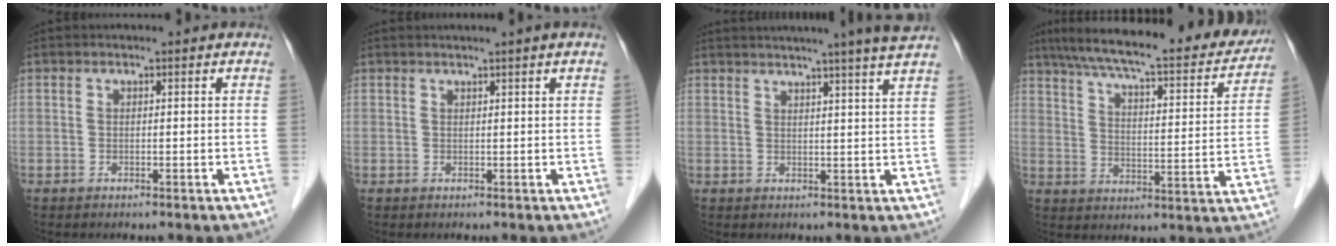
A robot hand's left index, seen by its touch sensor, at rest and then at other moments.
{"total": 1.4, "force": [1.0, -0.6, 0.9], "torque": [-0.021, -0.004, 0.024]}
{"total": 11.9, "force": [10.0, -1.8, 6.1], "torque": [-0.093, -0.013, 0.109]}
{"total": 25.9, "force": [22.1, 4.2, 12.8], "torque": [-0.206, -0.016, 0.290]}